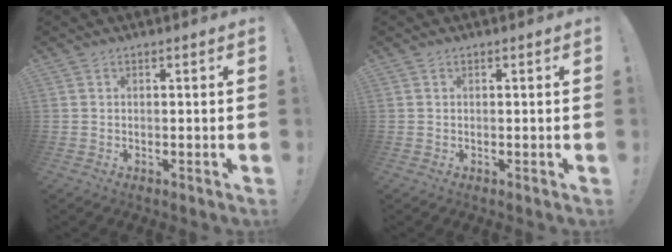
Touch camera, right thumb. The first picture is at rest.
{"total": 0.0}